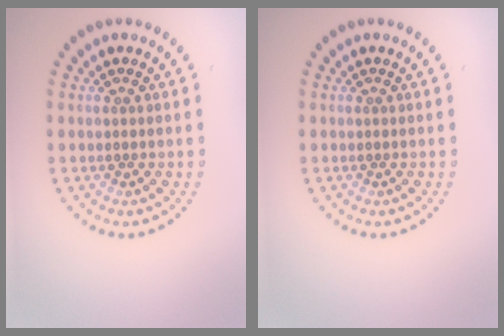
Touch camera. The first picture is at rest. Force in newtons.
{"total": 0.0}